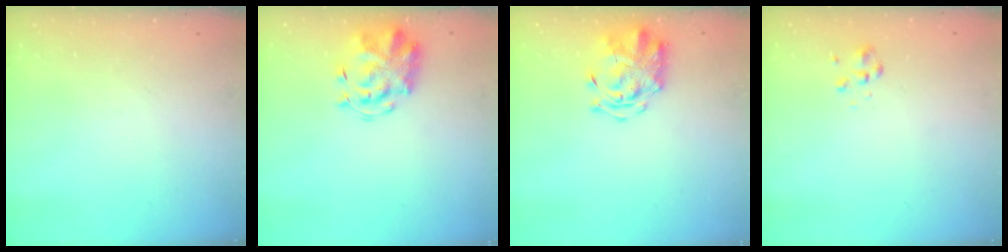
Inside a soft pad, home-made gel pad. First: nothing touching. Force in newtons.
{"total": 3.5, "press": 3.4, "slide": 1.1}
{"total": 3.1, "press": 2.9, "slide": 1.0}
{"total": 2.5, "press": 2.5, "slide": 0.6}